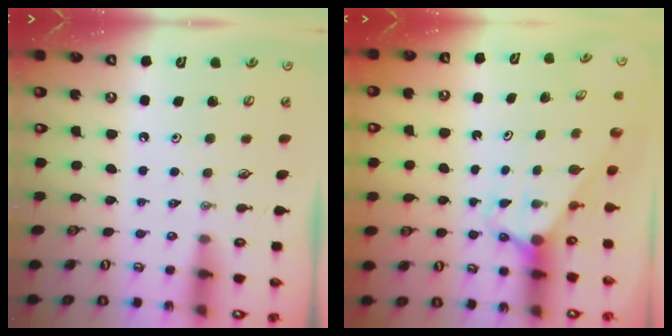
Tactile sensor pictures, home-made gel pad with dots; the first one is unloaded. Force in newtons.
{"total": 2.7, "press": 2.7, "slide": 0.0}